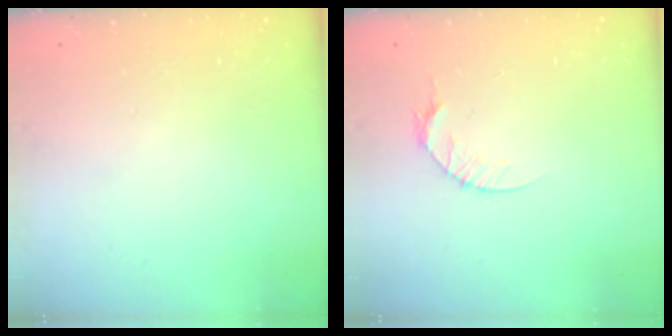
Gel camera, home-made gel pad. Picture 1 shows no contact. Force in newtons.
{"total": 4.7, "press": 4.7, "slide": 0.6}